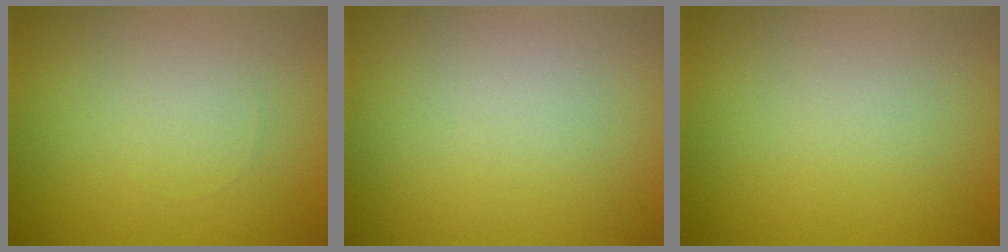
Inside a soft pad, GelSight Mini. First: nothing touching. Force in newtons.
{"total": 0.0}
{"total": 0.0}